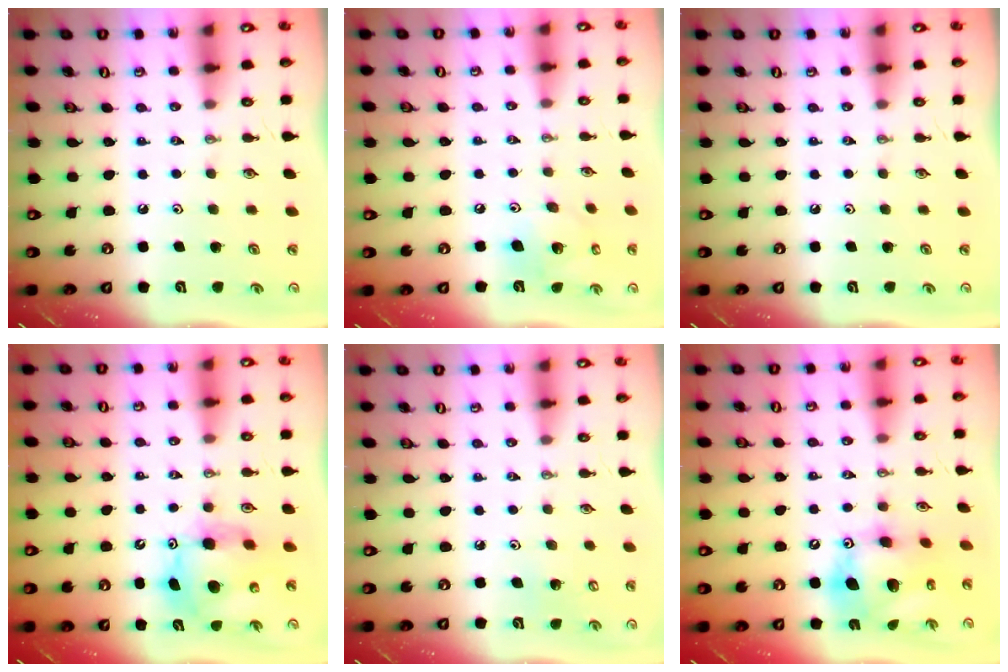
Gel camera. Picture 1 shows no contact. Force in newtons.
{"total": 12.5, "press": 12.3, "slide": 2.2}
{"total": 0.0}
{"total": 11.6, "press": 11.5, "slide": 1.1}
{"total": 4.4, "press": 4.3, "slide": 0.8}
{"total": 15.1, "press": 15.0, "slide": 1.5}